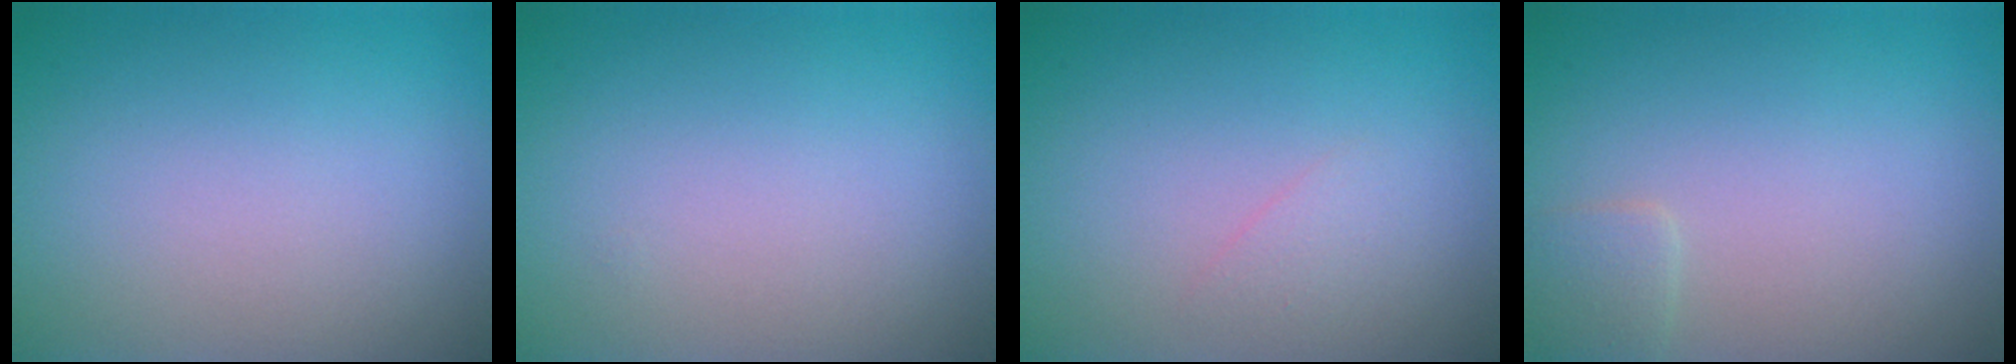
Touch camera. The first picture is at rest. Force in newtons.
{"total": 0.0}
{"total": 0.8, "press": 0.8, "slide": 0.0}
{"total": 1.1, "press": 1.1, "slide": 0.1}